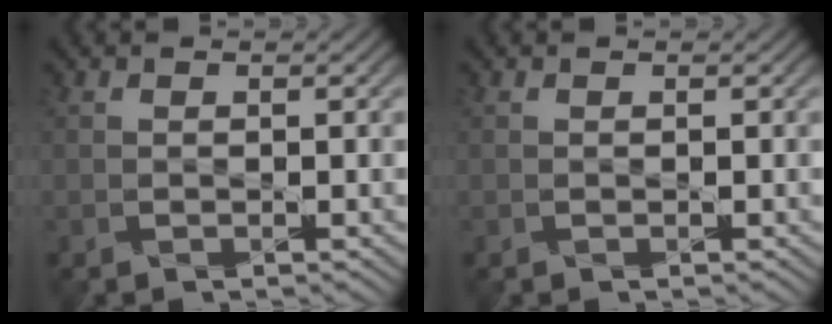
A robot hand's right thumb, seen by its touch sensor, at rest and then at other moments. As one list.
[{"total": 0.0}]